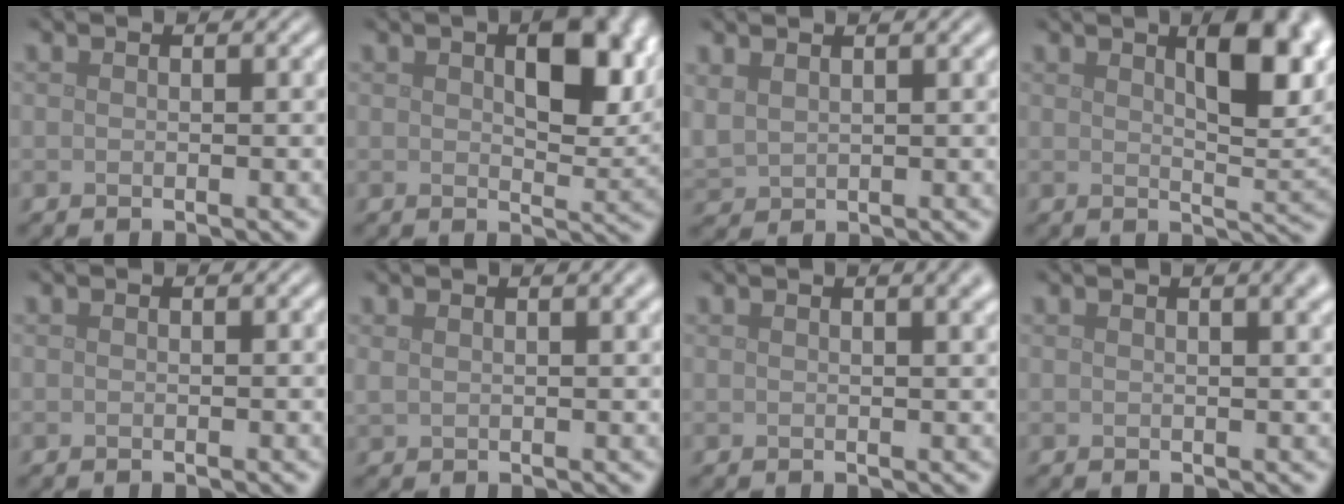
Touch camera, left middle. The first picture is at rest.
{"total": 7.0, "force": [2.1, 3.4, 5.8], "torque": [-0.083, 0.000, 0.038]}
{"total": 2.3, "force": [1.7, 1.0, 1.3], "torque": [-0.034, 0.005, 0.042]}
{"total": 7.3, "force": [3.1, 2.3, 6.2], "torque": [-0.083, 0.003, 0.050]}
{"total": 0.0}
{"total": 3.3, "force": [2.1, 1.3, 2.3], "torque": [-0.020, 0.011, 0.024]}
{"total": 3.7, "force": [2.0, 1.5, 2.7], "torque": [-0.012, 0.019, 0.010]}
{"total": 4.2, "force": [2.2, 1.8, 3.1], "torque": [-0.013, 0.022, 0.008]}